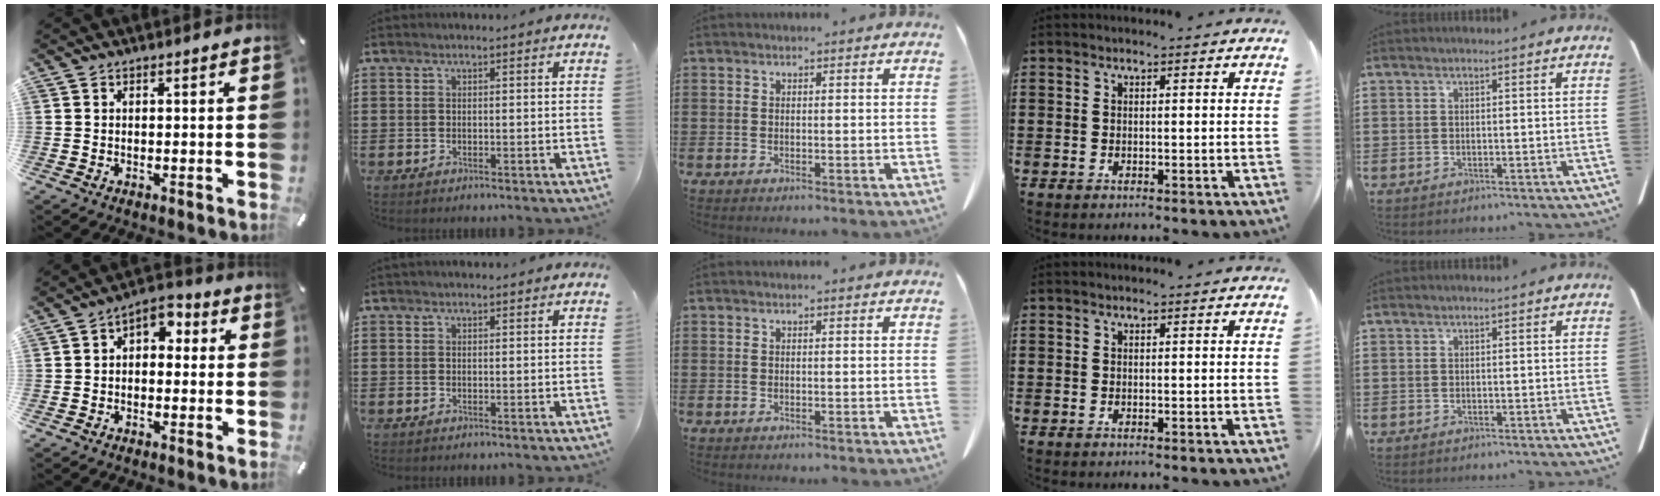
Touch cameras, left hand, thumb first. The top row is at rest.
{"thumb": {"total": 3.7, "force": [-0.2, 2.9, 2.3], "torque": [-0.038, 0.005, -0.010]}, "index": {"total": 0.5, "force": [0.4, 0.2, 0.2], "torque": [-0.005, 0.002, 0.009]}}